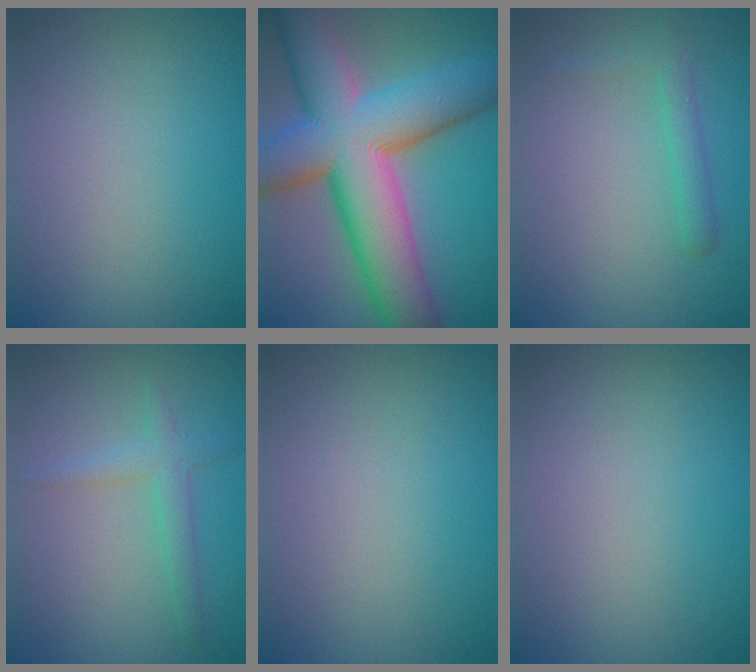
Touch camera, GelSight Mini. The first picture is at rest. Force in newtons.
{"total": 15.2, "press": 15.2, "slide": 0.9}
{"total": 1.7, "press": 1.7, "slide": 0.1}
{"total": 2.1, "press": 2.1, "slide": 0.1}
{"total": 0.0}
{"total": 0.0}